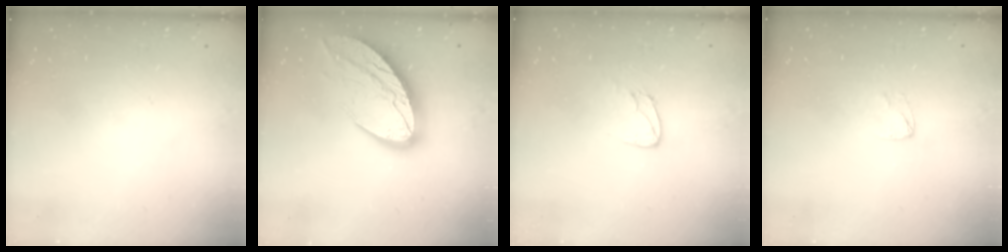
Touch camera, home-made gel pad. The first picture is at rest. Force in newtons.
{"total": 14.3, "press": 14.2, "slide": 1.1}
{"total": 4.5, "press": 4.5, "slide": 0.4}
{"total": 2.5, "press": 2.5, "slide": 0.2}